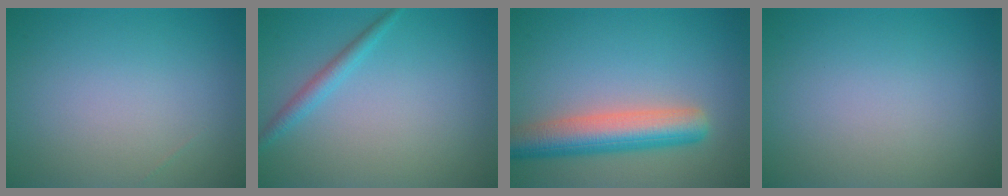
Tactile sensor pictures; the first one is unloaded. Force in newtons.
{"total": 1.6, "press": 1.6, "slide": 0.1}
{"total": 6.2, "press": 6.1, "slide": 0.4}
{"total": 0.0}